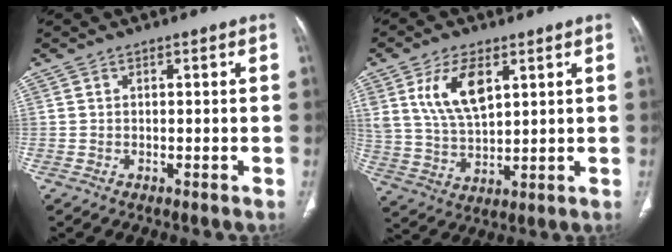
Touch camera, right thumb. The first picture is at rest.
{"total": 10.9, "force": [4.6, 5.5, 8.3], "torque": [-0.150, -0.017, 0.098]}